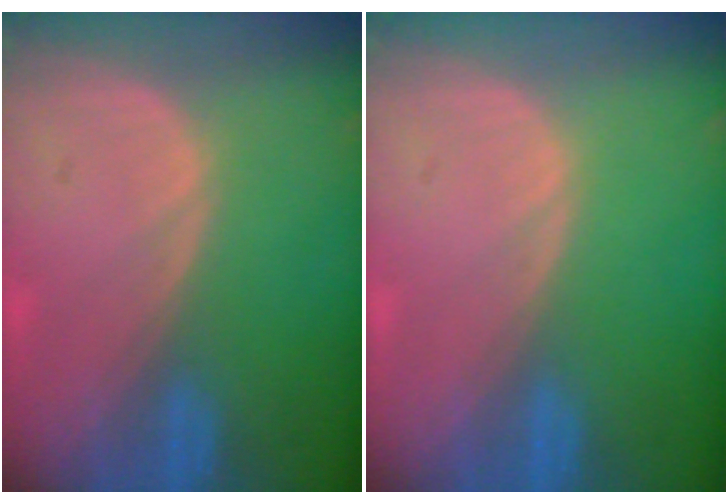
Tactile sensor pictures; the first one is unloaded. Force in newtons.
{"total": 0.0}